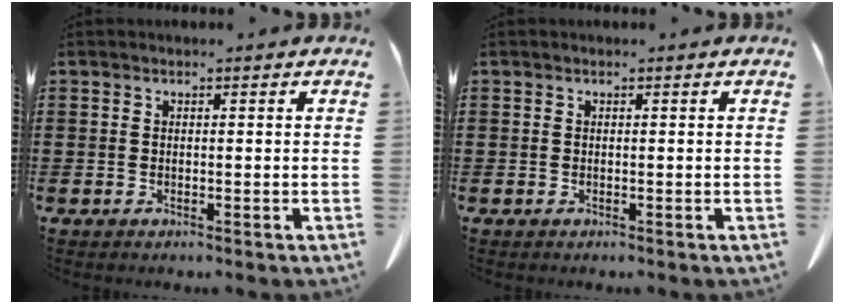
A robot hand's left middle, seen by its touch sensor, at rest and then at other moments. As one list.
[{"total": 0.0}]